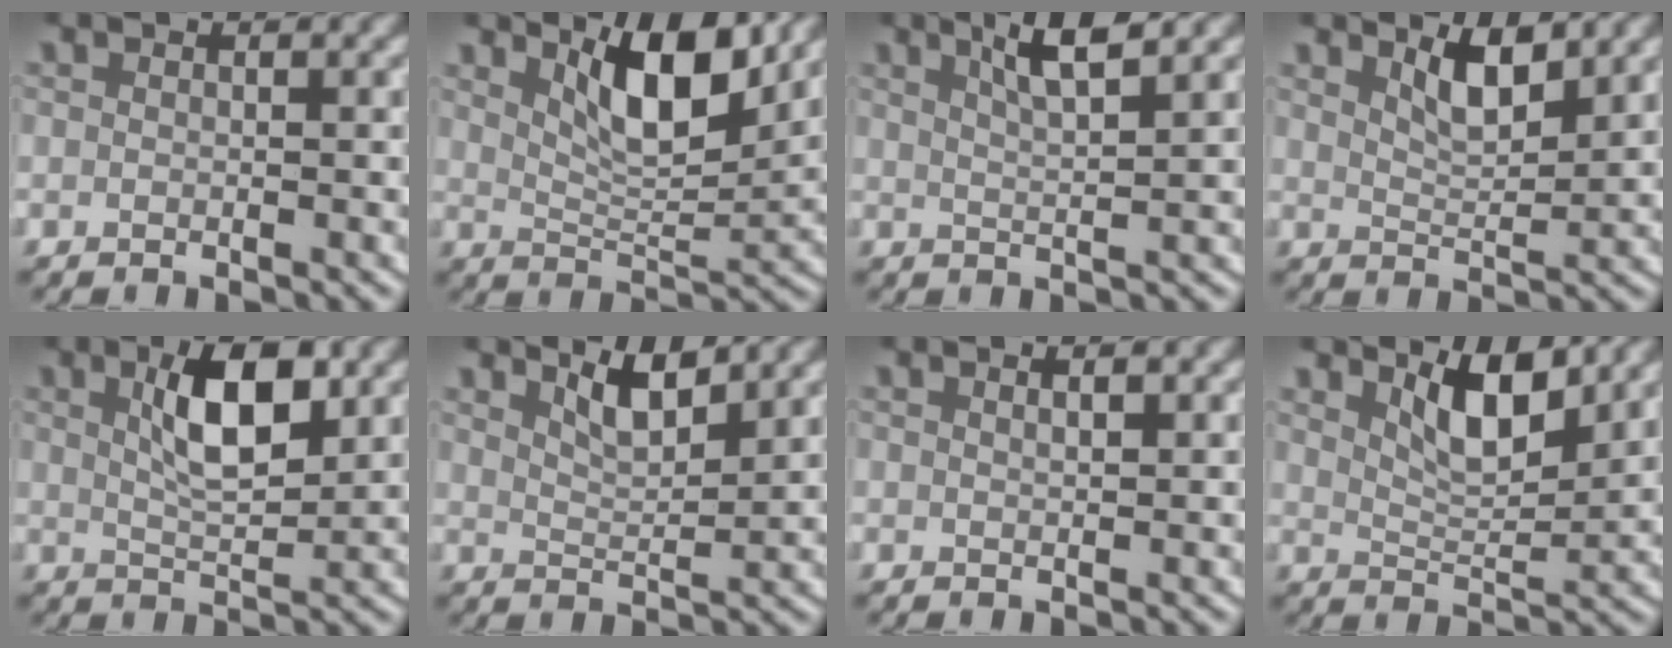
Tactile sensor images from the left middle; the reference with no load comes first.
{"total": 6.0, "force": [3.6, 1.7, 4.5], "torque": [-0.076, -0.007, 0.061]}
{"total": 4.0, "force": [2.9, 0.3, 2.8], "torque": [-0.049, 0.009, 0.046]}
{"total": 3.1, "force": [2.5, 0.7, 1.7], "torque": [-0.034, -0.008, 0.044]}
{"total": 5.2, "force": [1.8, 1.9, 4.5], "torque": [-0.074, 0.003, 0.030]}
{"total": 3.2, "force": [2.7, 0.4, 1.6], "torque": [-0.035, -0.006, 0.047]}
{"total": 0.8, "force": [0.6, 0.1, 0.6], "torque": [-0.003, 0.005, 0.007]}
{"total": 4.3, "force": [3.0, 1.1, 2.8], "torque": [-0.049, -0.007, 0.054]}